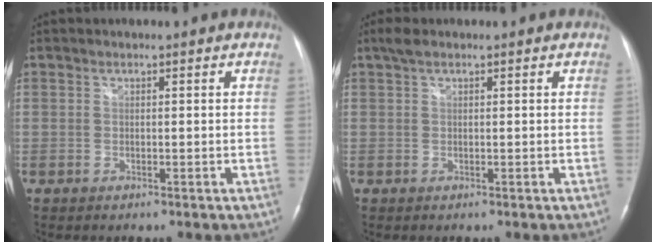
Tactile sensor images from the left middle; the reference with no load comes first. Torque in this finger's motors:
{"motor_torque": [0.40, -0.19, -0.02, 0.00]}